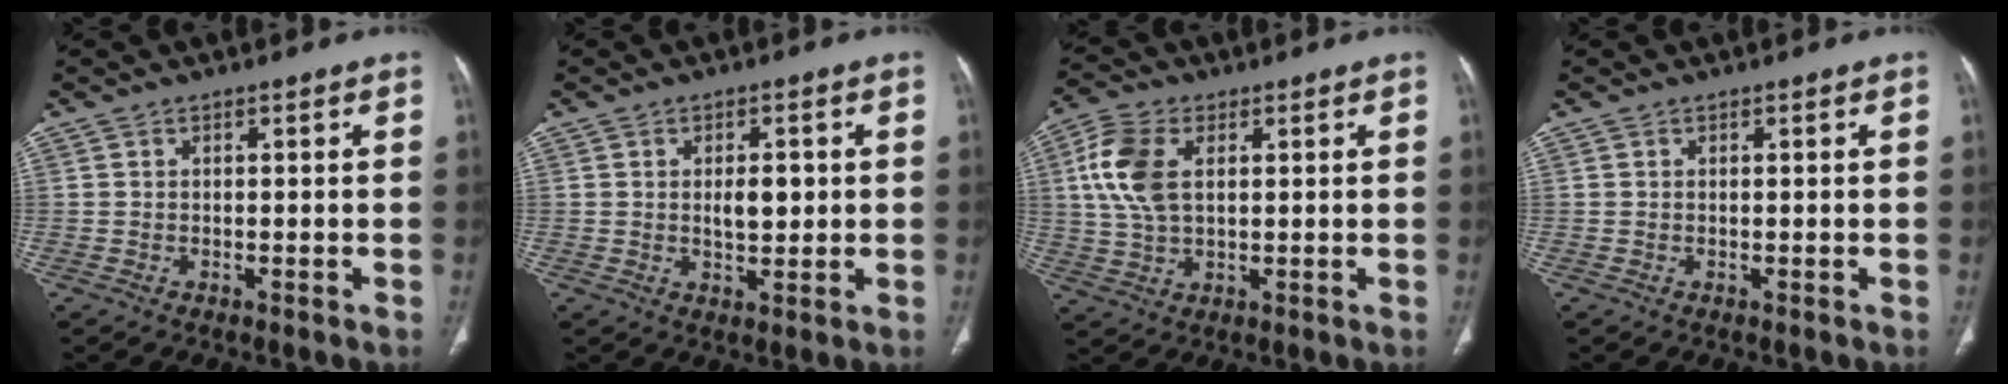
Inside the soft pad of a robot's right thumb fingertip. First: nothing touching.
{"total": 4.4, "force": [0.5, 2.3, 3.8], "torque": [-0.049, -0.003, 0.010]}
{"total": 10.2, "force": [2.4, 6.0, 7.9], "torque": [-0.173, 0.006, 0.048]}
{"total": 0.0}